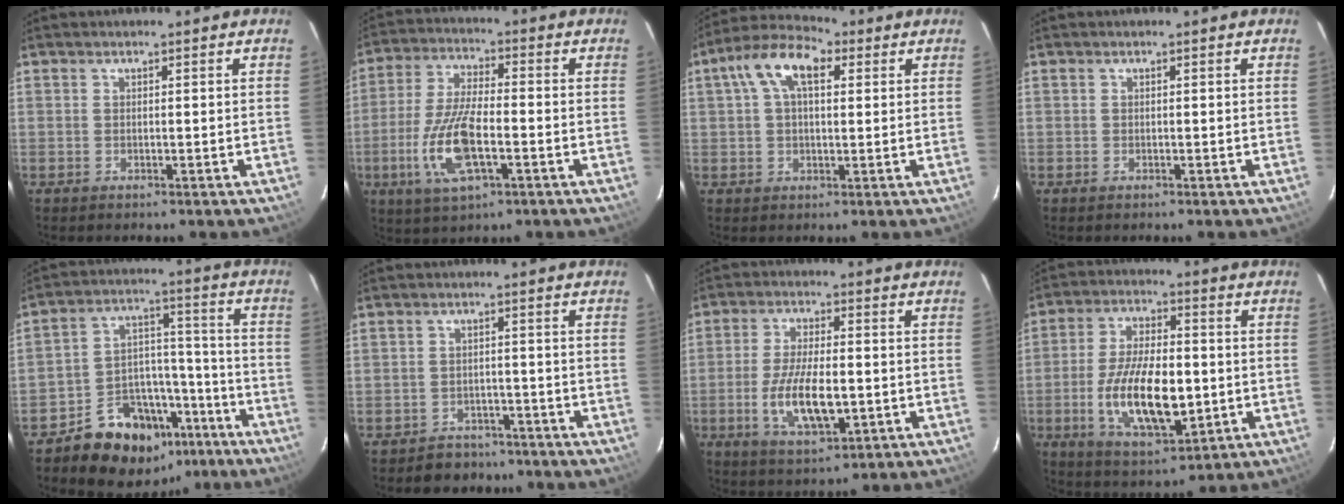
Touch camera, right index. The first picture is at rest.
{"total": 12.8, "force": [-4.0, 4.4, 11.3], "torque": [-0.242, -0.007, -0.077]}
{"total": 9.8, "force": [3.3, 5.2, 7.6], "torque": [-0.145, 0.035, 0.051]}
{"total": 0.0}
{"total": 15.4, "force": [-10.4, 10.1, 5.2], "torque": [-0.096, 0.065, -0.136]}
{"total": 5.8, "force": [-4.6, 3.4, 0.1], "torque": [-0.013, 0.023, -0.063]}
{"total": 11.0, "force": [-2.4, 4.2, 9.9], "torque": [-0.198, -0.010, -0.041]}
{"total": 15.8, "force": [-2.8, 6.9, 14.0], "torque": [-0.272, -0.009, -0.041]}